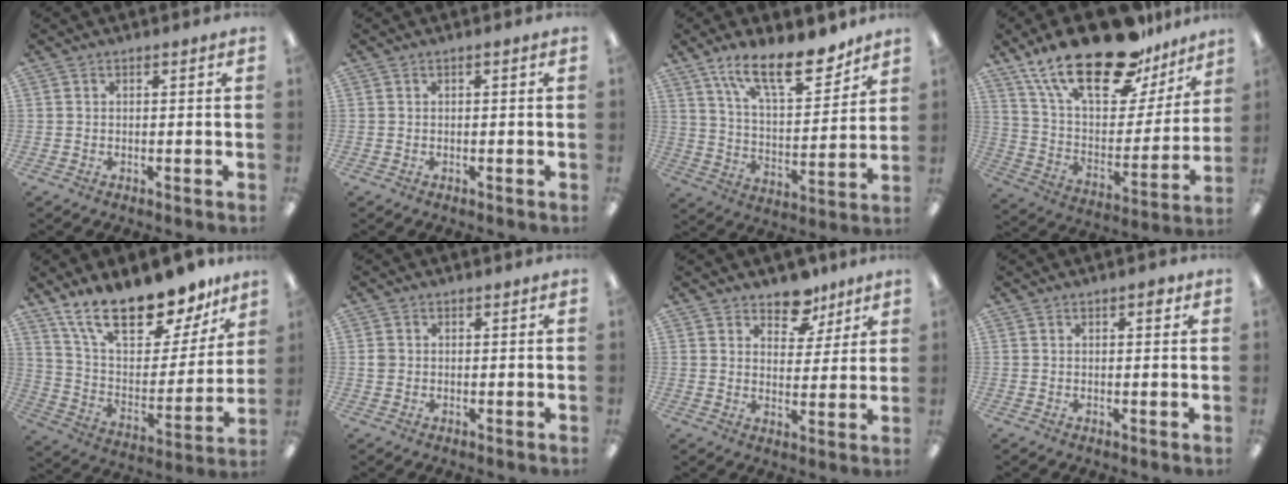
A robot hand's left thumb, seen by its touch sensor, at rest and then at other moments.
{"total": 0.0}
{"total": 17.3, "force": [12.5, 6.2, 10.2], "torque": [-0.163, -0.072, 0.213]}
{"total": 26.2, "force": [18.3, 10.8, 15.3], "torque": [-0.262, -0.118, 0.313]}
{"total": 21.4, "force": [16.8, 7.6, 10.8], "torque": [-0.191, -0.111, 0.295]}
{"total": 1.7, "force": [0.5, 1.6, 0.5], "torque": [-0.002, 0.000, 0.006]}
{"total": 8.5, "force": [6.5, 4.8, 2.6], "torque": [-0.029, -0.040, 0.116]}
{"total": 2.0, "force": [1.3, 0.9, 1.3], "torque": [-0.011, -0.004, 0.018]}